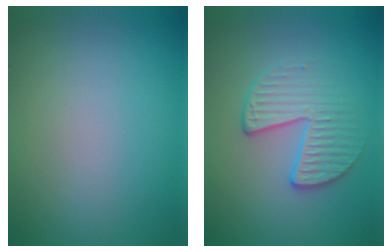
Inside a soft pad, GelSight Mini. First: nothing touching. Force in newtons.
{"total": 3.5, "press": 2.9, "slide": 2.0}